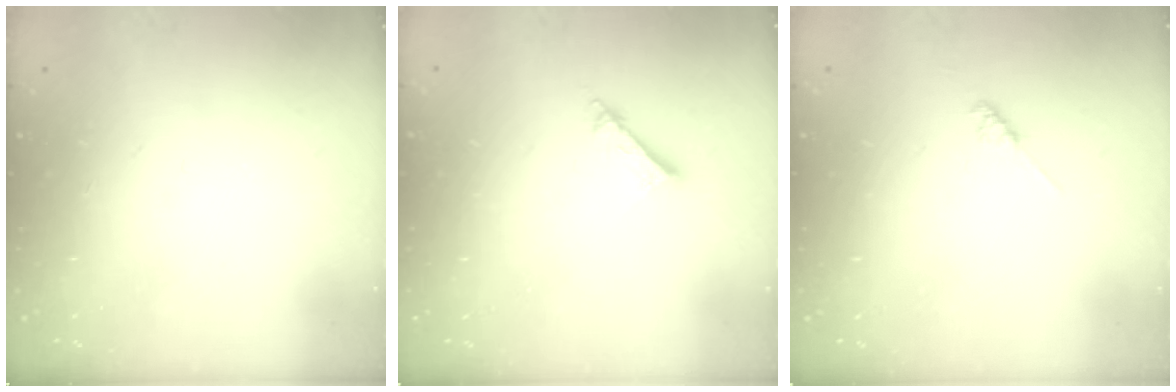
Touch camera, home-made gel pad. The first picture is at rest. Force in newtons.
{"total": 3.6, "press": 3.6, "slide": 0.2}
{"total": 1.8, "press": 1.7, "slide": 0.3}